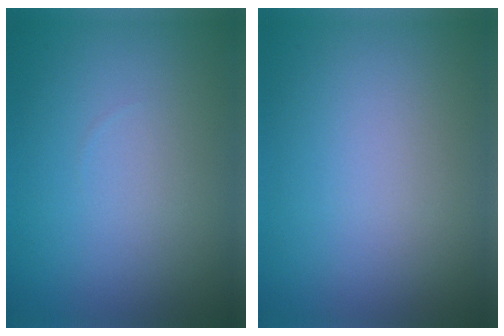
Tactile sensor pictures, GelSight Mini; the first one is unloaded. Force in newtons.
{"total": 0.0}